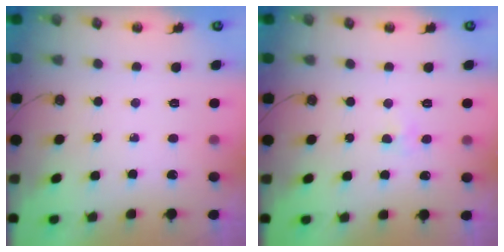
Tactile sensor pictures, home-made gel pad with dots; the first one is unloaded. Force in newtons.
{"total": 4.6, "press": 3.7, "slide": 2.6}